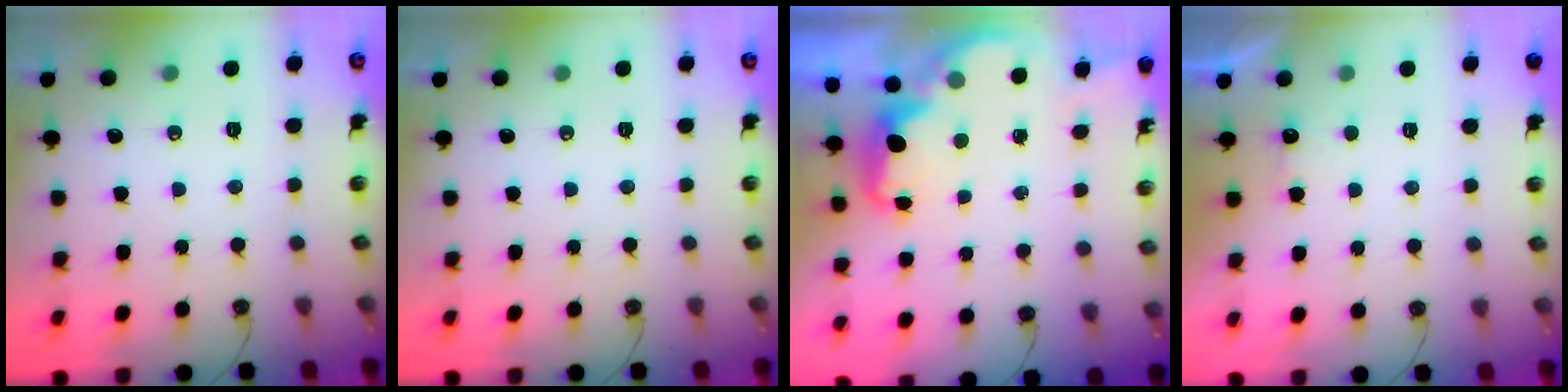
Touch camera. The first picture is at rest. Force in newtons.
{"total": 0.0}
{"total": 2.5, "press": 2.4, "slide": 0.7}
{"total": 1.9, "press": 1.8, "slide": 0.8}